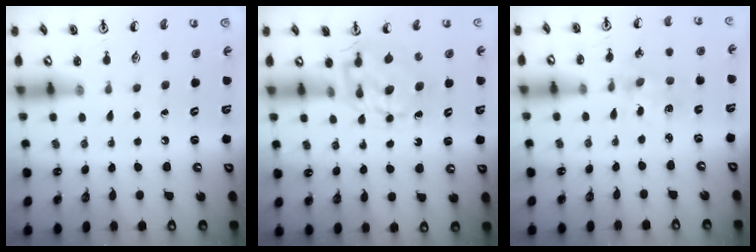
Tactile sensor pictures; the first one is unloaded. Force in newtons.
{"total": 6.0, "press": 6.0, "slide": 0.5}
{"total": 2.0, "press": 2.0, "slide": 0.4}